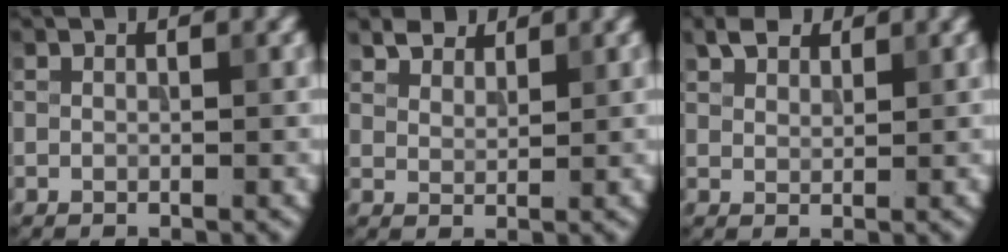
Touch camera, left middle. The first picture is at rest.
{"total": 3.2, "force": [2.8, 1.3, 0.8], "torque": [-0.024, -0.013, 0.064]}
{"total": 2.2, "force": [1.7, 1.1, 0.7], "torque": [-0.017, 0.006, 0.035]}